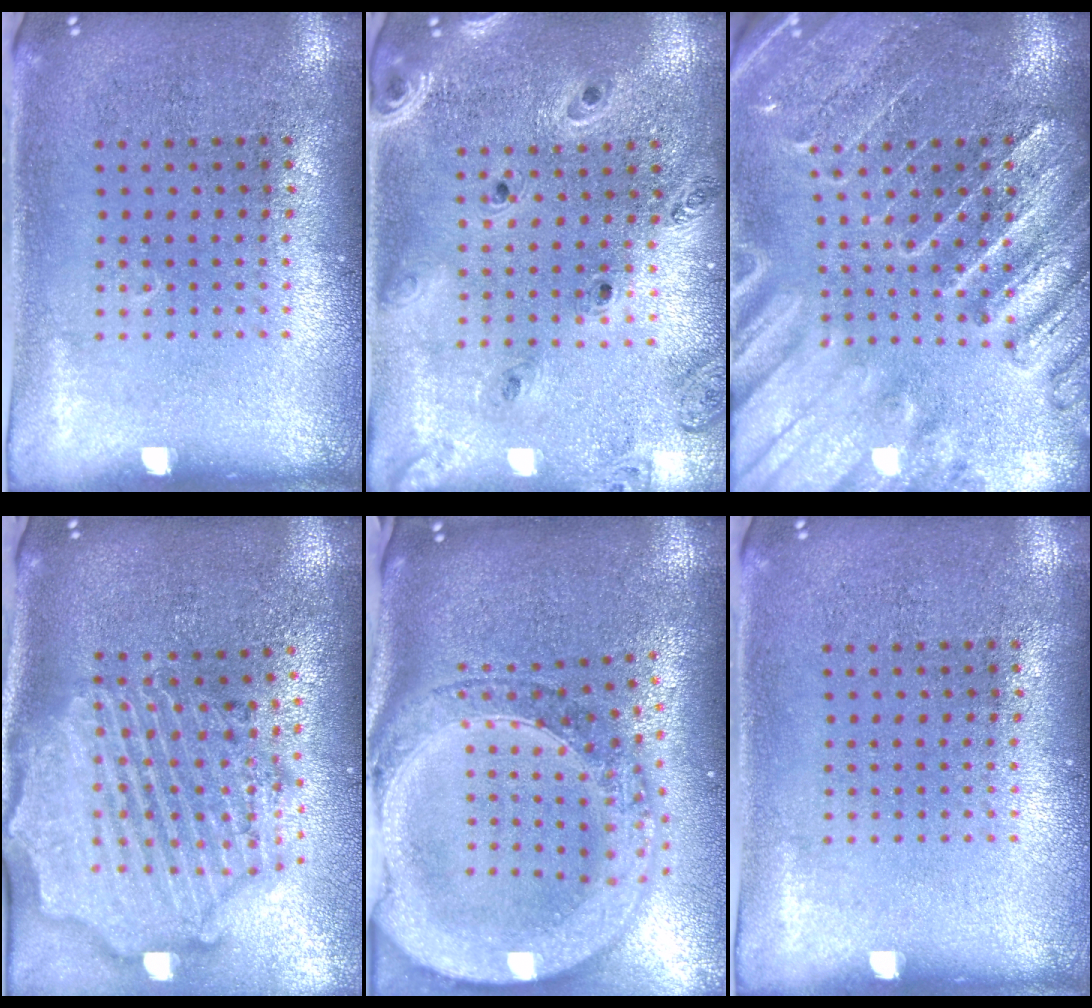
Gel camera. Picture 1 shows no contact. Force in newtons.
{"total": 1.3, "press": 1.3, "slide": 0.2}
{"total": 3.2, "press": 3.0, "slide": 1.2}
{"total": 3.3, "press": 2.8, "slide": 1.7}
{"total": 4.0, "press": 3.1, "slide": 2.5}
{"total": 0.0}